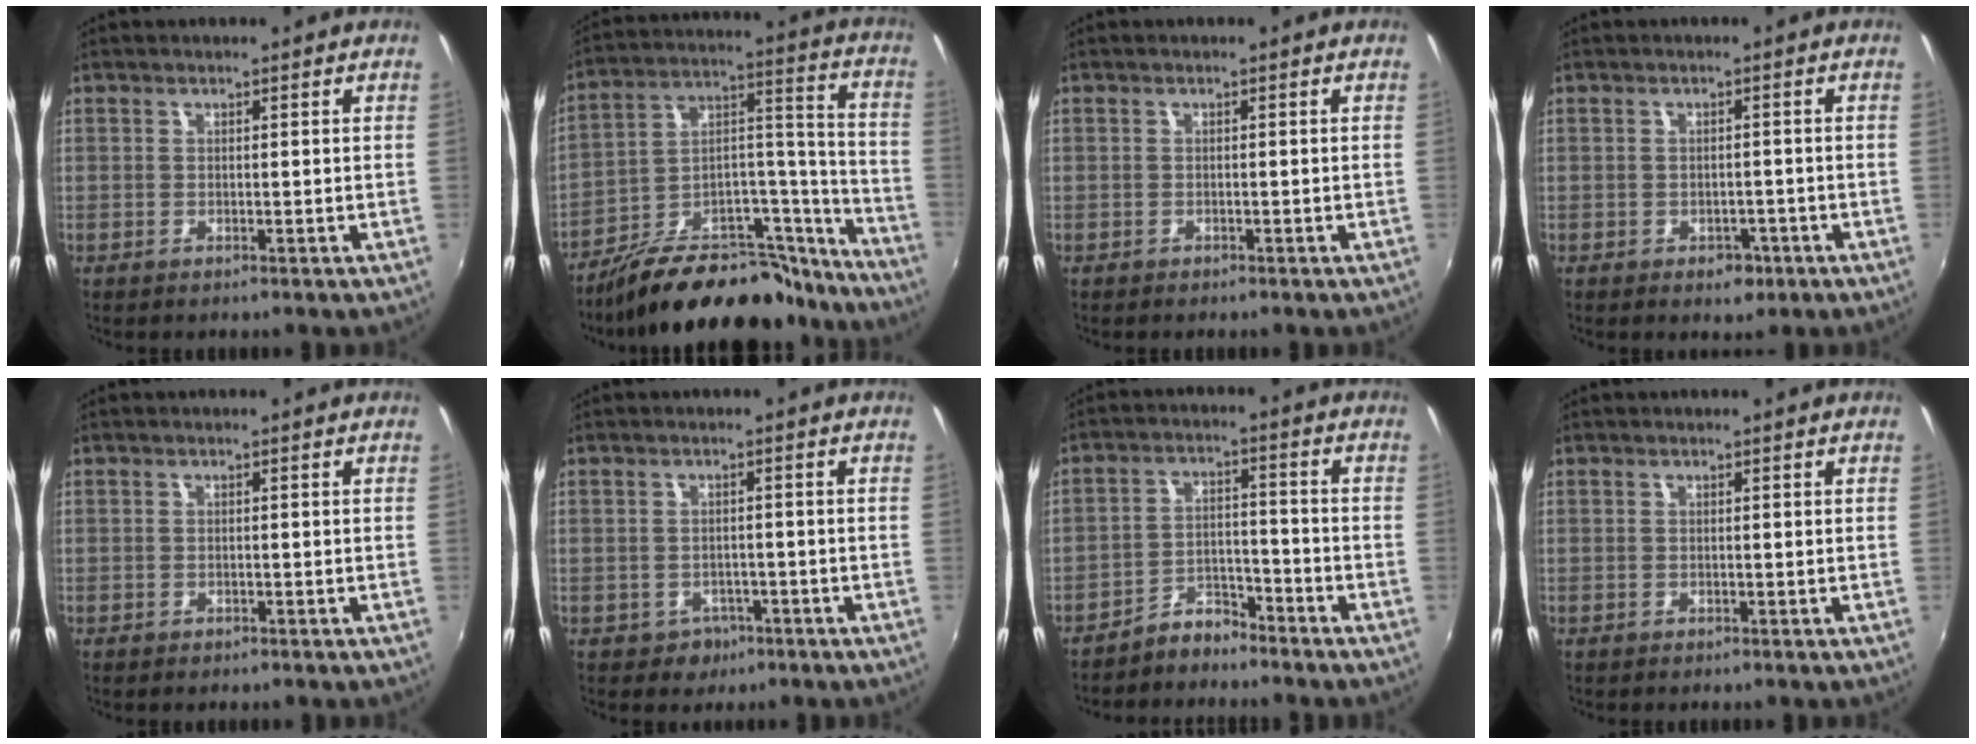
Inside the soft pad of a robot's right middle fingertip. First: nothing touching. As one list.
[{"total": 28.2, "force": [-22.8, 10.2, 13.0], "torque": [-0.185, 0.051, -0.326]}, {"total": 0.6, "force": [-0.5, 0.3, 0.0], "torque": [-0.003, -0.002, -0.009]}, {"total": 3.4, "force": [-1.8, 2.4, 1.6], "torque": [-0.030, -0.004, -0.019]}, {"total": 0.9, "force": [-0.7, 0.6, 0.2], "torque": [-0.006, -0.003, -0.010]}, {"total": 3.8, "force": [-1.8, 3.2, 0.7], "torque": [-0.026, 0.002, -0.020]}, {"total": 5.3, "force": [-4.9, 1.6, 1.1], "torque": [-0.025, 0.014, -0.084]}, {"total": 0.0}]